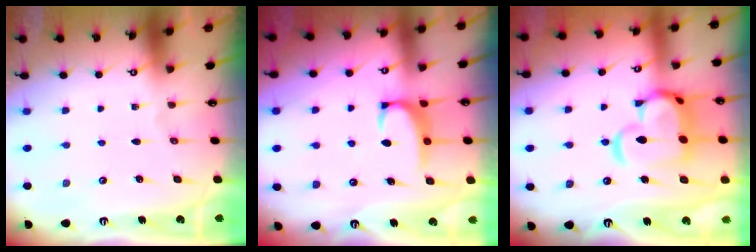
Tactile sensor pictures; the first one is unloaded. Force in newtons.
{"total": 2.3, "press": 2.3, "slide": 0.6}
{"total": 10.6, "press": 10.5, "slide": 1.4}